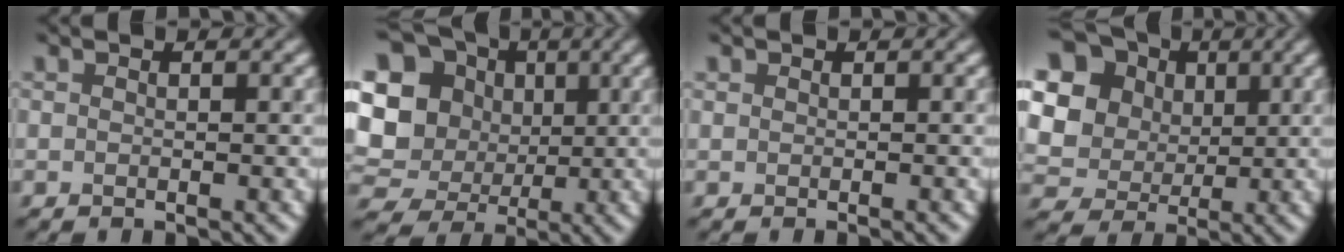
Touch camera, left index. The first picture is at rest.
{"total": 17.4, "force": [3.3, 16.0, 6.0], "torque": [-0.181, 0.010, 0.049]}
{"total": 0.0}
{"total": 15.7, "force": [5.3, 13.7, 5.6], "torque": [-0.181, 0.023, 0.091]}